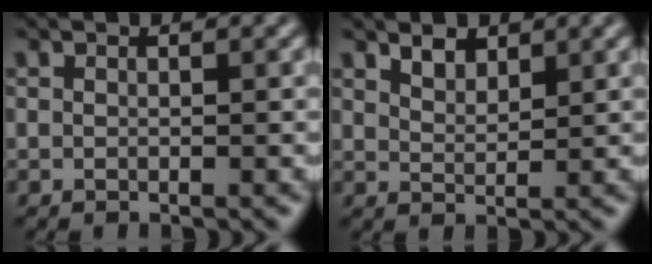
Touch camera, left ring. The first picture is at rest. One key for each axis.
{"total": 1.9, "fx": 1.6, "fy": 0.7, "fz": 0.7, "tx": -0.015, "ty": -0.002, "tz": 0.030}